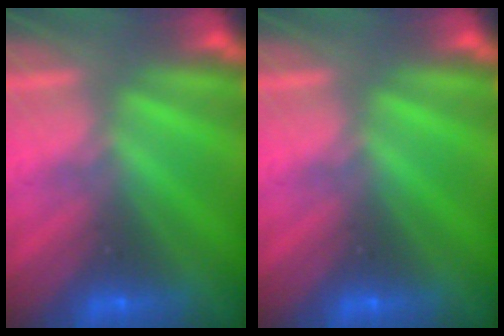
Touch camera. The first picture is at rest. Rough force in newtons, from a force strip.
{"total": 0.0}